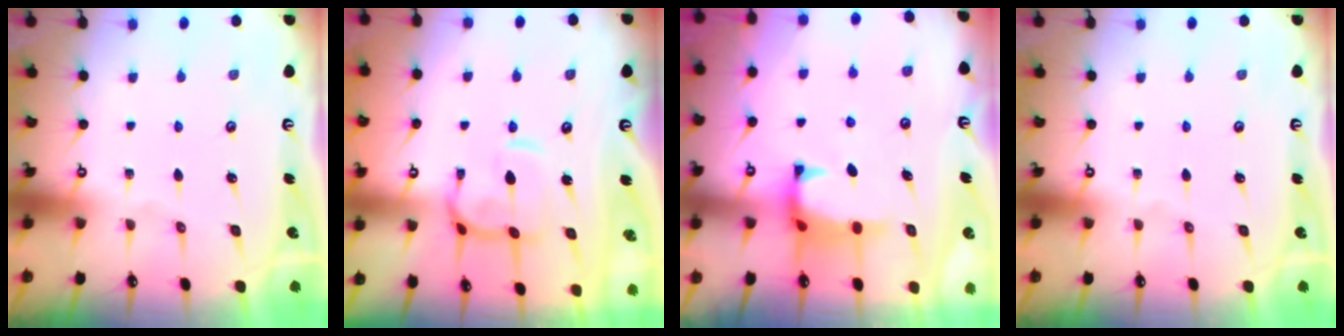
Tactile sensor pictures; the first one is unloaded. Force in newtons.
{"total": 5.4, "press": 5.3, "slide": 1.1}
{"total": 0.8, "press": 0.1, "slide": 0.8}
{"total": 0.0}